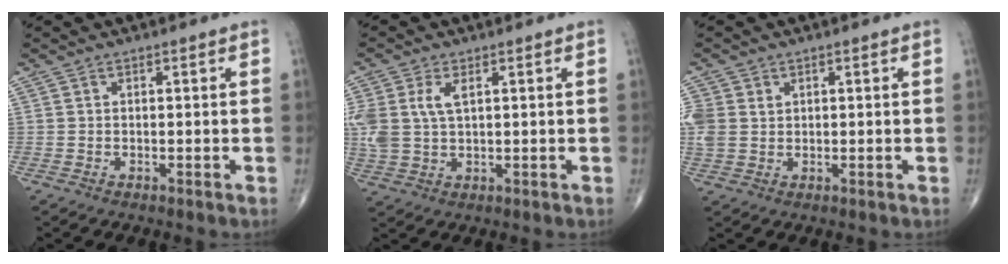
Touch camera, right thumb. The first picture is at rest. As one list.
[{"total": 8.1, "force": [2.3, 4.6, 6.3], "torque": [-0.153, 0.008, 0.051]}, {"total": 6.1, "force": [1.4, 4.9, 3.2], "torque": [-0.085, 0.005, 0.032]}]